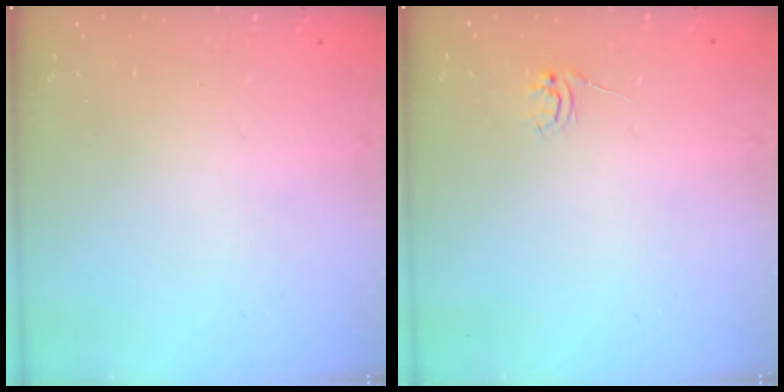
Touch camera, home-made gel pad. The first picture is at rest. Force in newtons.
{"total": 2.5, "press": 2.5, "slide": 0.2}